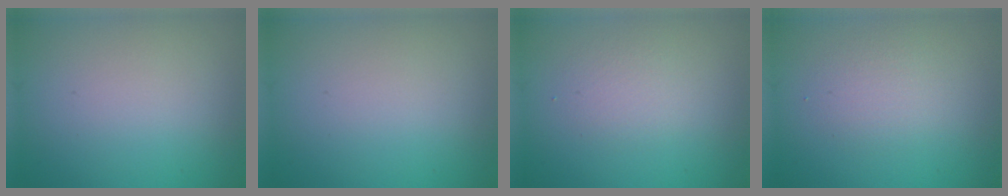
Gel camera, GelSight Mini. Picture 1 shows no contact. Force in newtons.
{"total": 0.0}
{"total": 1.6, "press": 1.6, "slide": 0.0}
{"total": 1.8, "press": 1.8, "slide": 0.1}